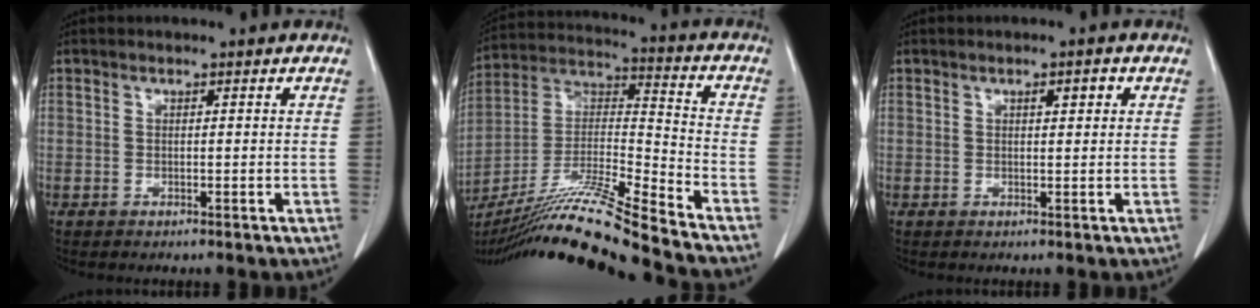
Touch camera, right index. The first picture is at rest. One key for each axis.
{"total": 19.7, "fx": -17.1, "fy": -2.2, "fz": 9.5, "tx": -0.198, "ty": -0.012, "tz": -0.309}
{"total": 1.7, "fx": 0.7, "fy": 0.4, "fz": 1.5, "tx": -0.024, "ty": 0.002, "tz": 0.010}